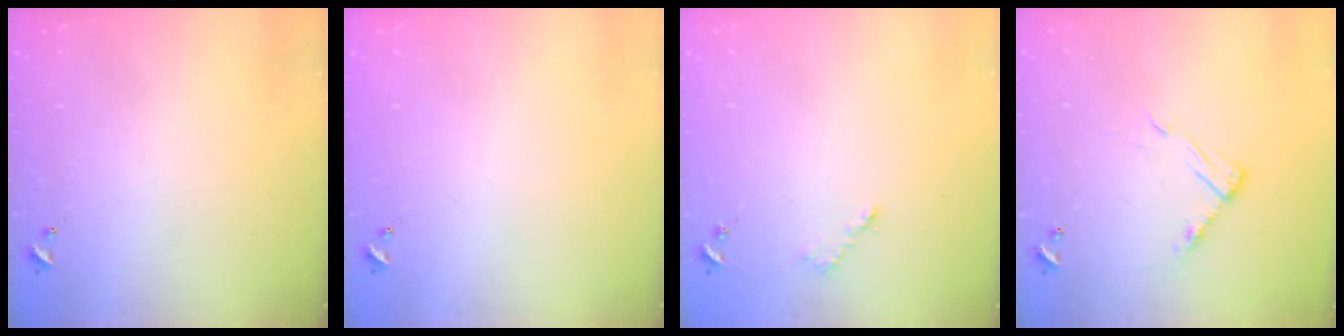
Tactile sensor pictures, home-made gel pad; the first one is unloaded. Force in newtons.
{"total": 0.0}
{"total": 2.6, "press": 2.6, "slide": 0.4}
{"total": 9.4, "press": 9.4, "slide": 0.1}